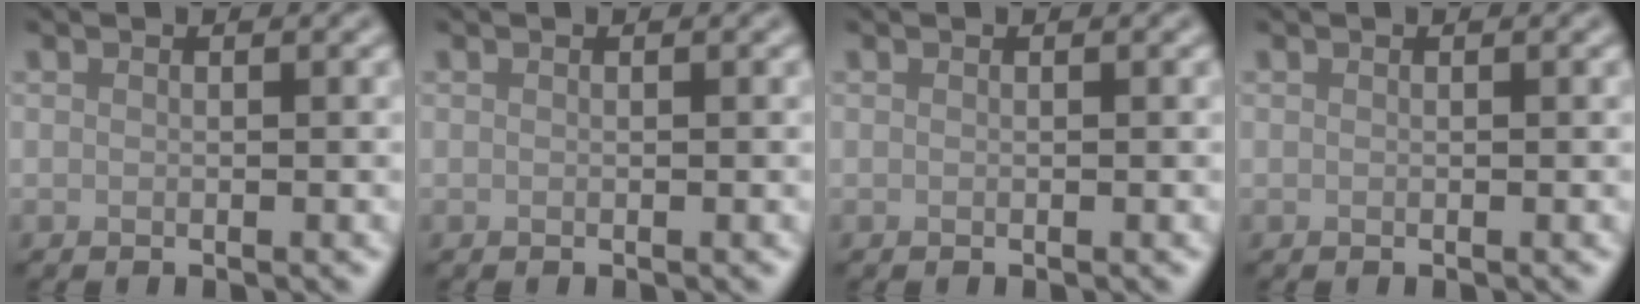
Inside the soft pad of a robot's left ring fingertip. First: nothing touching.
{"total": 0.0}
{"total": 0.0}
{"total": 0.0}